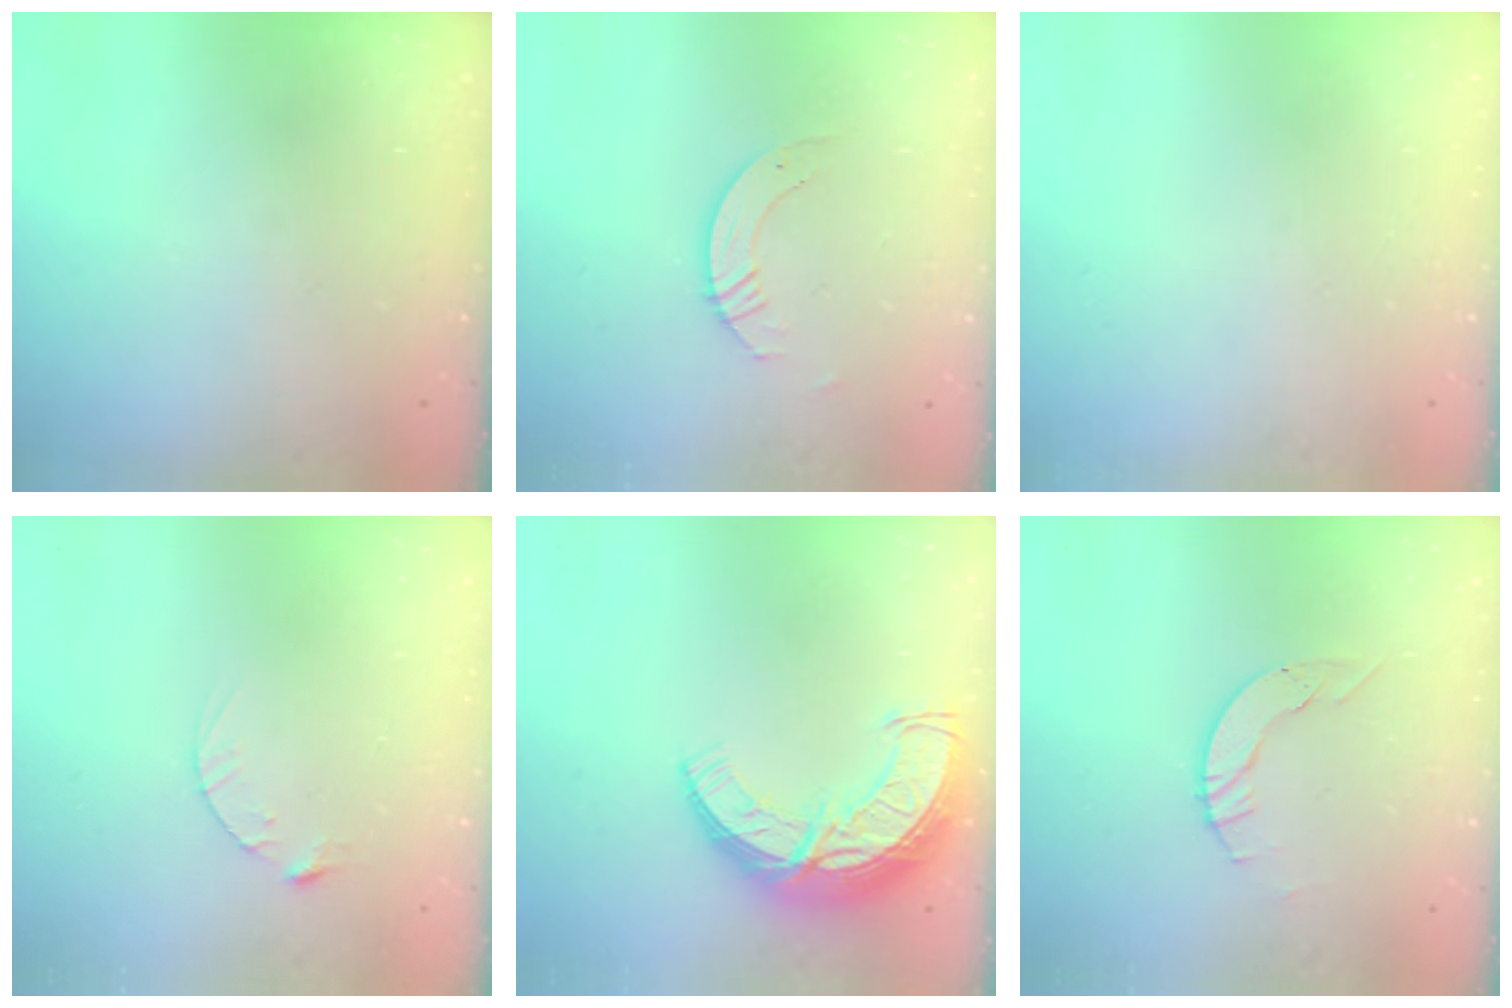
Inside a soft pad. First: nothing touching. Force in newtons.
{"total": 3.6, "press": 3.6, "slide": 0.3}
{"total": 0.0}
{"total": 2.8, "press": 2.8, "slide": 0.4}
{"total": 13.4, "press": 13.4, "slide": 1.0}
{"total": 4.0, "press": 4.0, "slide": 0.1}